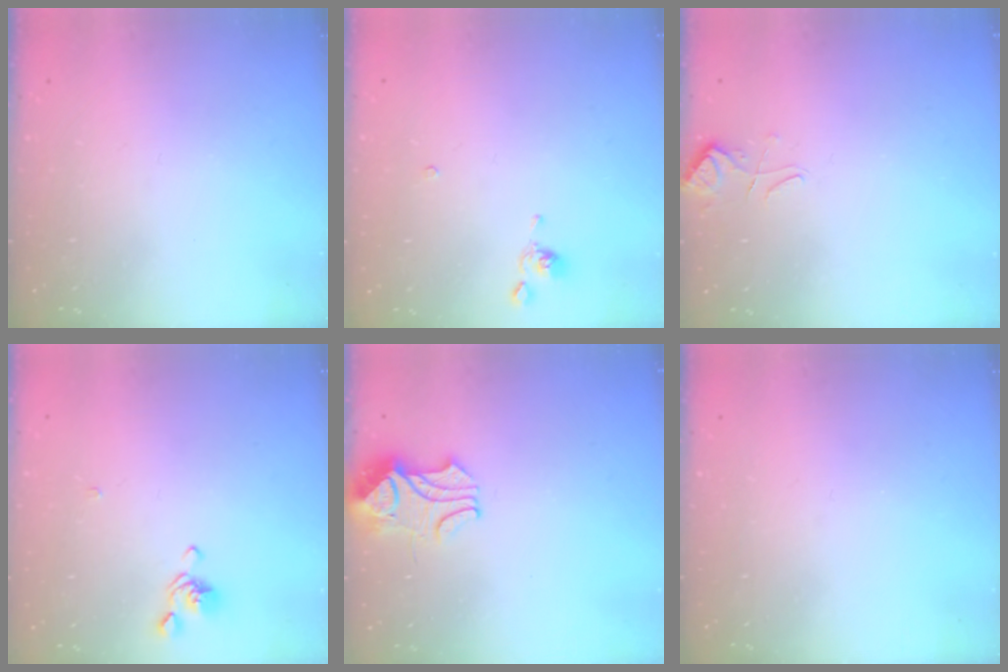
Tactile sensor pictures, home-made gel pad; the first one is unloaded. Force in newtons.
{"total": 0.7, "press": 0.6, "slide": 0.3}
{"total": 3.0, "press": 2.9, "slide": 0.6}
{"total": 0.8, "press": 0.5, "slide": 0.6}
{"total": 2.0, "press": 1.9, "slide": 0.8}
{"total": 0.0}